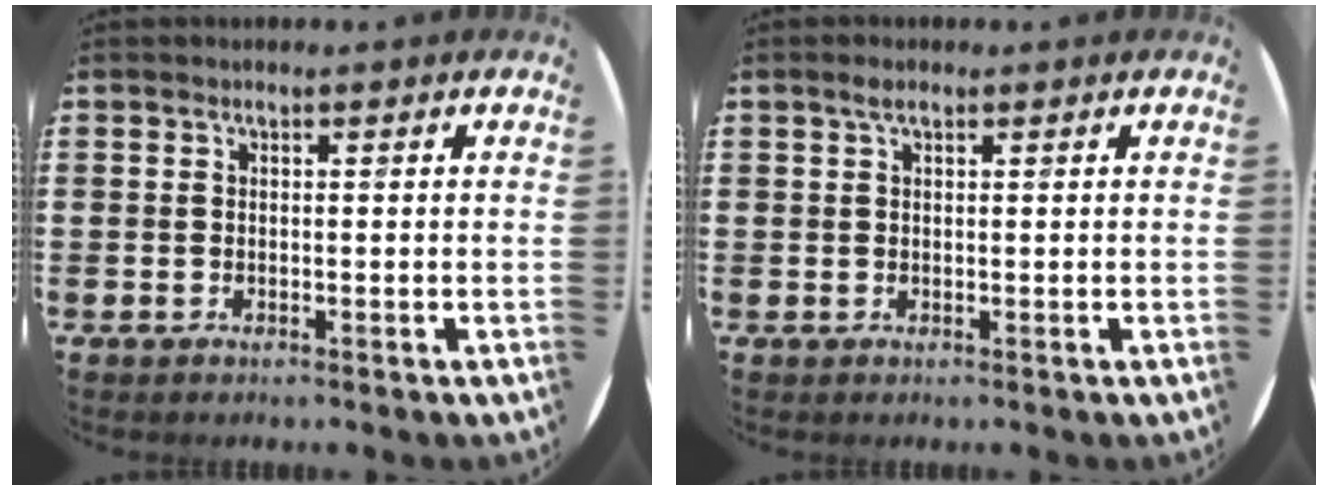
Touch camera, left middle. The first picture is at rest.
{"total": 1.1, "force": [0.7, 0.5, 0.8], "torque": [-0.016, 0.005, 0.011]}